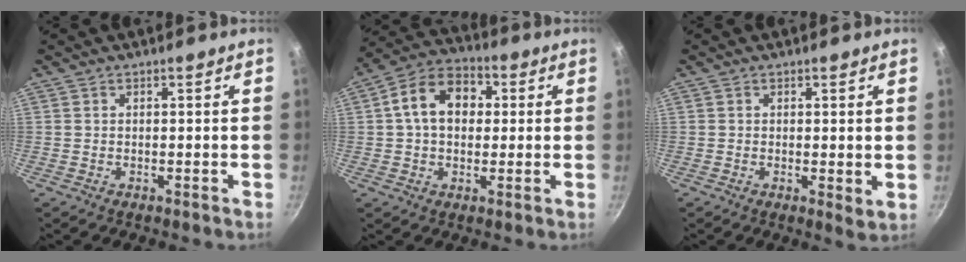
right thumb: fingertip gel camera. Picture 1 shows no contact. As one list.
[{"total": 11.9, "force": [1.8, 8.7, 8.0], "torque": [-0.103, 0.024, 0.011]}, {"total": 2.6, "force": [0.5, 1.0, 2.4], "torque": [-0.035, -0.009, 0.007]}]